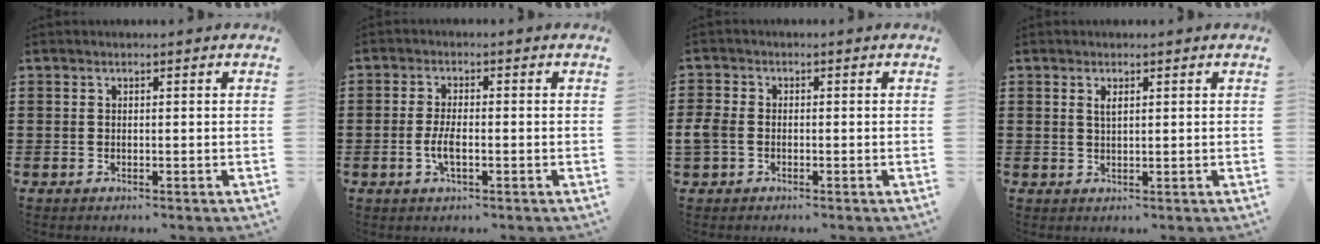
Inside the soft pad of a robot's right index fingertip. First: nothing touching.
{"total": 3.4, "force": [-0.9, 1.1, 3.2], "torque": [-0.070, -0.002, -0.020]}
{"total": 2.4, "force": [-1.0, 1.7, 1.4], "torque": [-0.044, -0.004, -0.023]}
{"total": 1.4, "force": [0.6, 0.5, 1.1], "torque": [-0.023, 0.004, 0.010]}